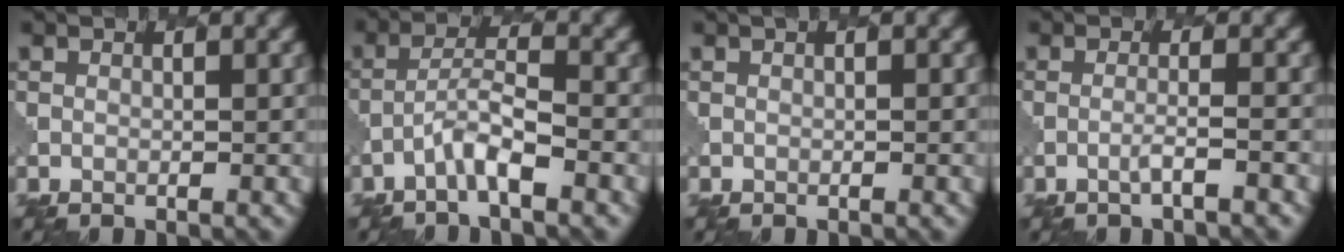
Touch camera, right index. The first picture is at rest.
{"total": 2.8, "force": [-1.7, 0.4, 2.2], "torque": [-0.044, 0.014, -0.036]}
{"total": 0.6, "force": [0.0, 0.2, 0.6], "torque": [-0.006, -0.002, -0.002]}
{"total": 1.4, "force": [-0.6, 0.1, 1.3], "torque": [-0.015, 0.010, -0.014]}